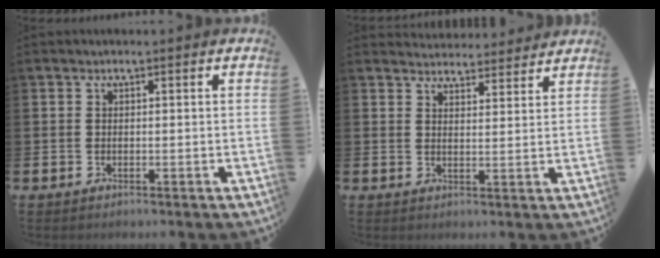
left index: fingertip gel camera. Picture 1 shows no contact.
{"total": 4.0, "force": [3.9, 0.8, -0.2], "torque": [0.002, -0.026, 0.070]}